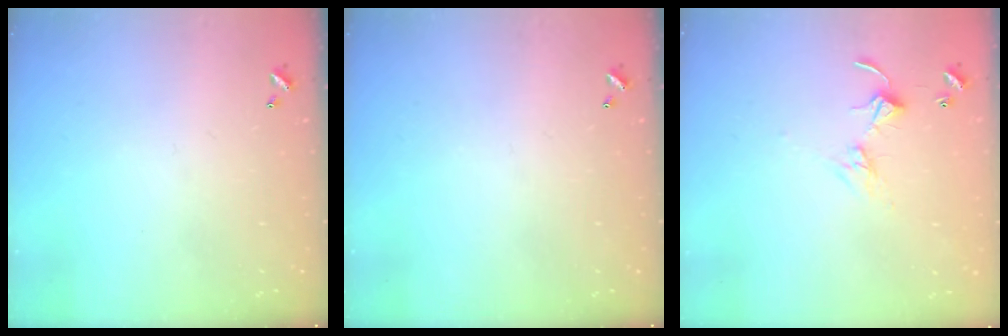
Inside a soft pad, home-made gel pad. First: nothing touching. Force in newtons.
{"total": 0.0}
{"total": 3.1, "press": 3.1, "slide": 0.6}